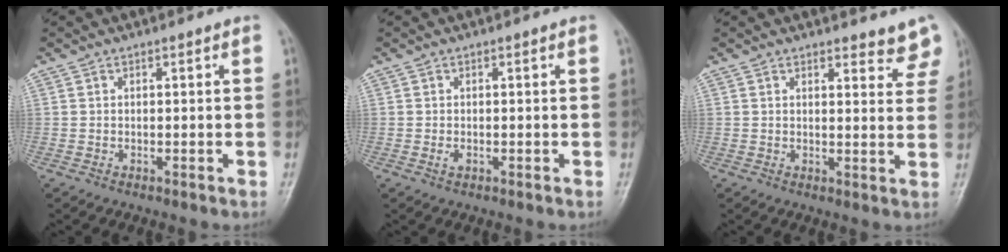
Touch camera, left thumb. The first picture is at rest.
{"total": 0.9, "force": [0.0, 0.4, 0.8], "torque": [-0.016, 0.002, 0.001]}
{"total": 5.6, "force": [5.1, 1.8, 1.4], "torque": [0.015, -0.031, 0.044]}